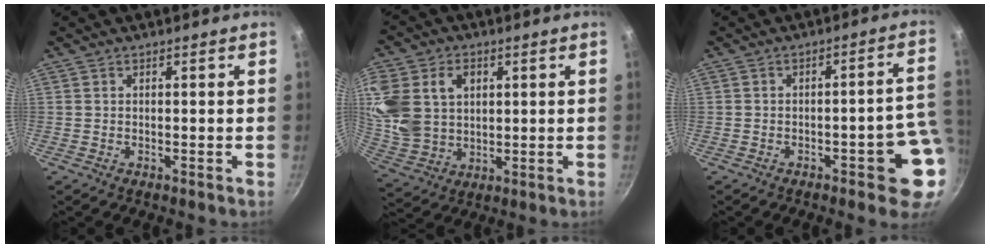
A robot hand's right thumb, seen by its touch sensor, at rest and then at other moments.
{"total": 18.5, "force": [4.7, 14.1, 11.1], "torque": [-0.239, 0.001, 0.097]}
{"total": 9.0, "force": [-2.2, 2.9, 8.3], "torque": [-0.068, 0.031, -0.024]}